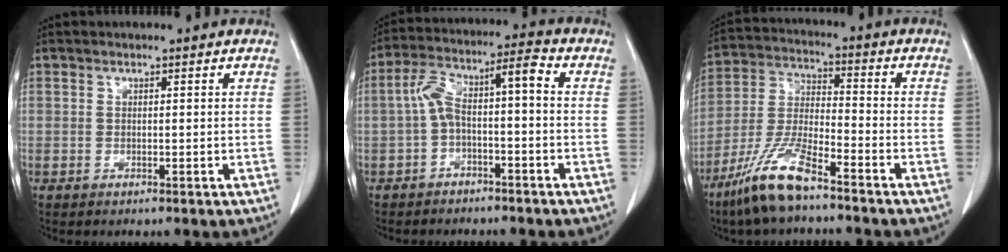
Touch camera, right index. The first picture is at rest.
{"total": 8.1, "force": [-0.9, 1.7, 7.8], "torque": [-0.148, 0.052, -0.017]}
{"total": 11.0, "force": [-7.8, 1.6, 7.5], "torque": [-0.166, -0.022, -0.153]}